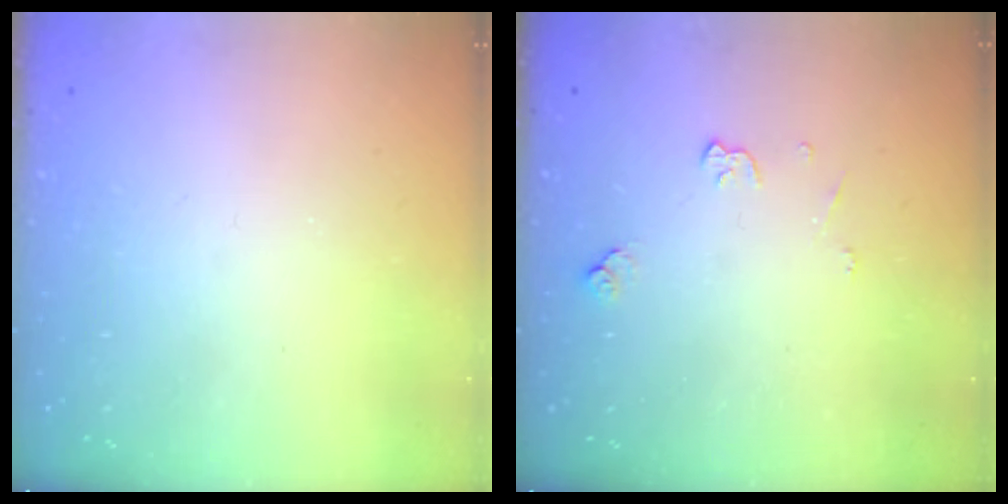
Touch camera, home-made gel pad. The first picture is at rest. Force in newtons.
{"total": 4.8, "press": 4.7, "slide": 0.7}